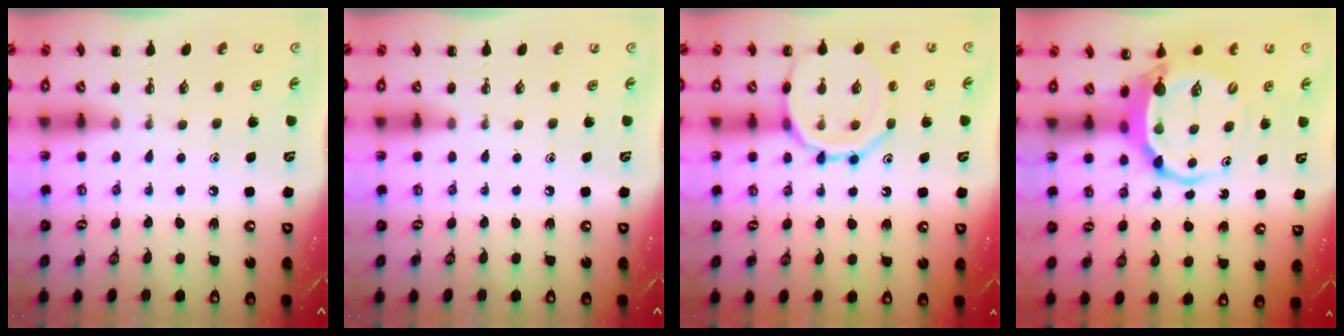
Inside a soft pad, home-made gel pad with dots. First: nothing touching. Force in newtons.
{"total": 0.0}
{"total": 12.9, "press": 12.9, "slide": 1.2}
{"total": 6.5, "press": 6.4, "slide": 1.0}